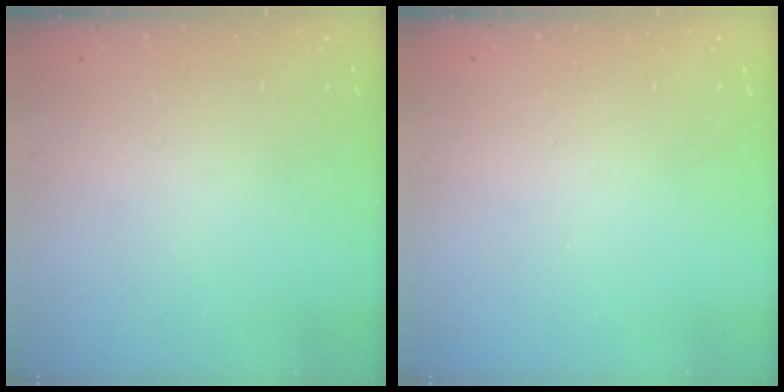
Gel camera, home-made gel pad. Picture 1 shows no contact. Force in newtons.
{"total": 0.0}